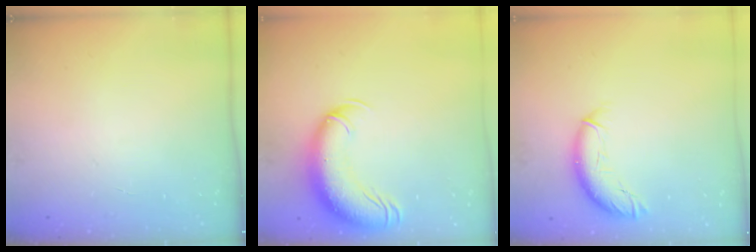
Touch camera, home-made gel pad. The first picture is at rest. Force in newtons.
{"total": 16.5, "press": 16.1, "slide": 3.8}
{"total": 9.7, "press": 9.6, "slide": 0.9}